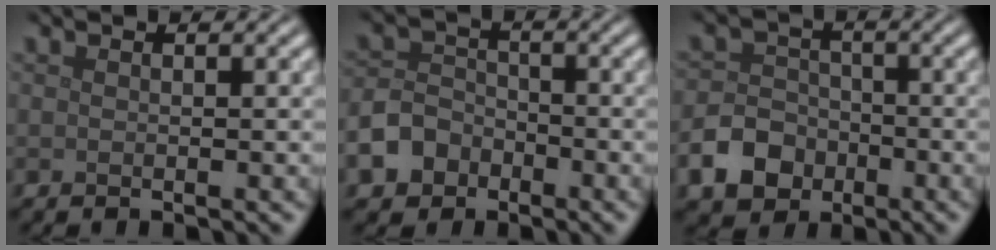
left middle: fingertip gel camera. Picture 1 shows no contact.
{"total": 5.0, "force": [-3.1, 3.6, 1.5], "torque": [-0.017, -0.004, -0.059]}
{"total": 5.0, "force": [-2.5, 3.8, 2.0], "torque": [-0.032, 0.002, -0.055]}